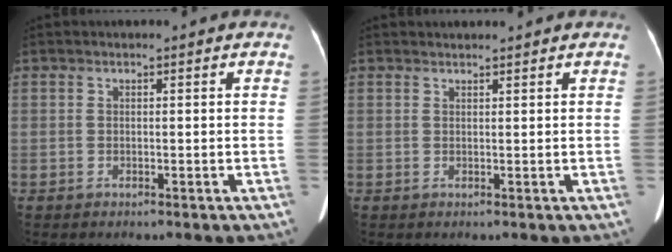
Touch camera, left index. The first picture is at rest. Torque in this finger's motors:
{"motor_torque": [-0.08, -0.09, -0.07, 0.00]}